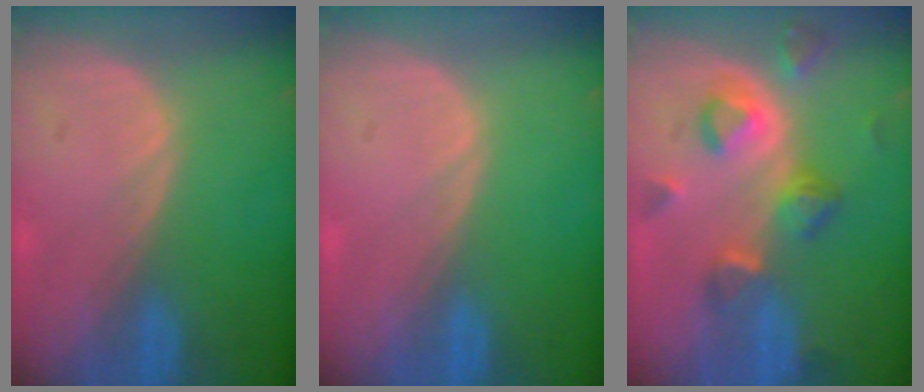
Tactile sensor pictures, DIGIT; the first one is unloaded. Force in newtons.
{"total": 0.0}
{"total": 7.9, "press": 7.1, "slide": 3.4}